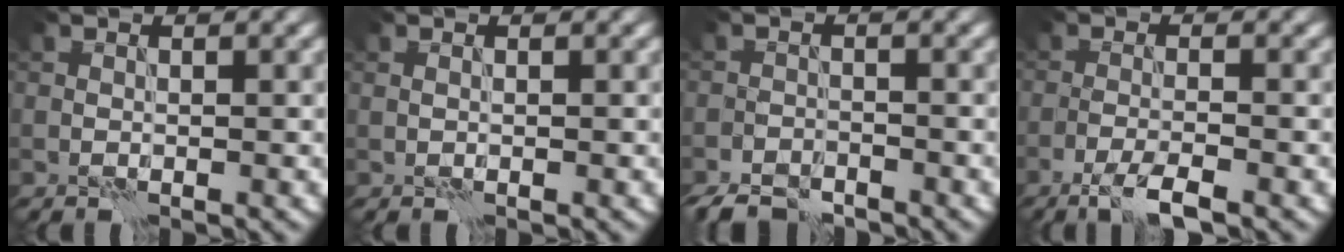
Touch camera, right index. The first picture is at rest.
{"total": 0.0}
{"total": 4.1, "force": [-3.6, 1.4, 1.3], "torque": [-0.019, -0.009, -0.068]}
{"total": 2.9, "force": [-1.8, 0.3, 2.2], "torque": [-0.042, 0.001, -0.043]}